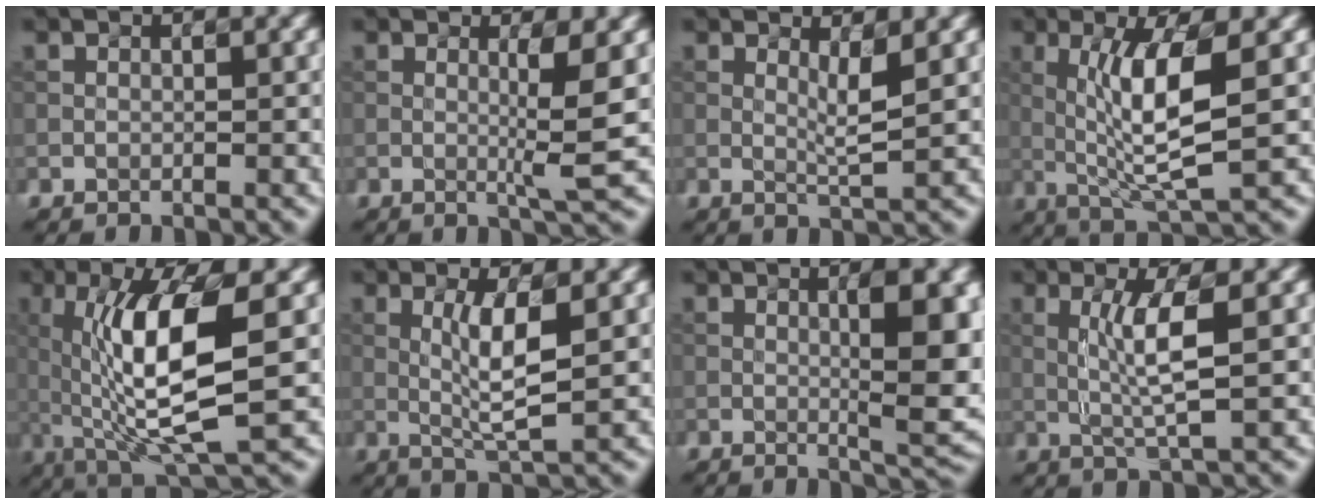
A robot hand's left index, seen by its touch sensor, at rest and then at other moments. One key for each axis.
{"total": 3.4, "fx": 0.1, "fy": 0.1, "fz": 3.4, "tx": -0.056, "ty": -0.007, "tz": 0.010}
{"total": 2.1, "fx": 0.6, "fy": 0.2, "fz": 2.0, "tx": -0.033, "ty": -0.006, "tz": 0.018}
{"total": 6.8, "fx": 0.5, "fy": 1.2, "fz": 6.6, "tx": -0.121, "ty": -0.001, "tz": 0.025}
{"total": 9.8, "fx": 0.4, "fy": 2.6, "fz": 9.4, "tx": -0.160, "ty": 0.000, "tz": 0.020}
{"total": 4.1, "fx": 0.4, "fy": 0.5, "fz": 4.1, "tx": -0.086, "ty": -0.002, "tz": 0.021}
{"total": 7.5, "fx": 0.8, "fy": 1.7, "fz": 7.2, "tx": -0.087, "ty": -0.002, "tz": 0.025}
{"total": 4.0, "fx": 0.5, "fy": 0.1, "fz": 3.9, "tx": -0.086, "ty": 0.003, "tz": 0.026}